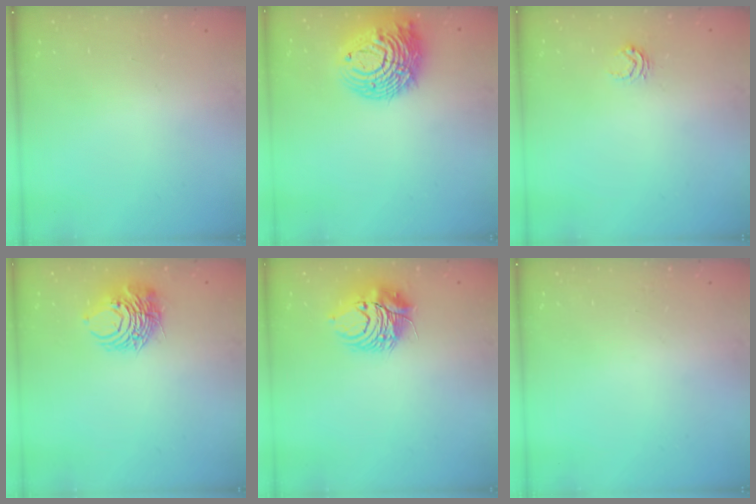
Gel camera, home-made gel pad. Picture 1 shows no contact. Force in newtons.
{"total": 16.1, "press": 16.0, "slide": 1.7}
{"total": 3.3, "press": 3.3, "slide": 0.4}
{"total": 9.4, "press": 9.4, "slide": 0.9}
{"total": 9.2, "press": 9.2, "slide": 0.4}
{"total": 0.0}